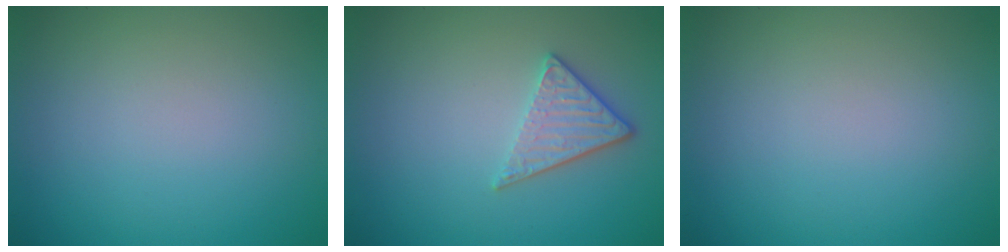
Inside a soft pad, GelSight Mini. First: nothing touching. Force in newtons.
{"total": 2.8, "press": 2.4, "slide": 1.3}
{"total": 0.0}